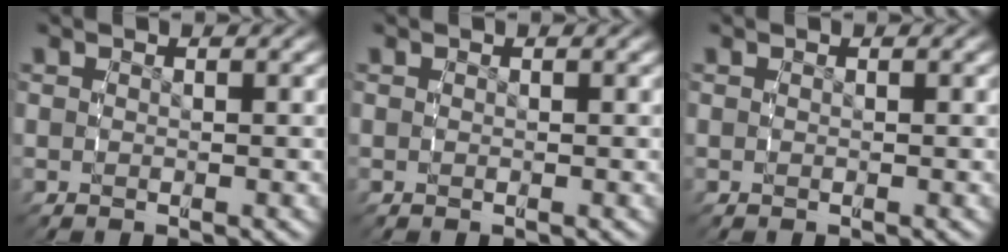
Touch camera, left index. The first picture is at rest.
{"total": 0.0}
{"total": 0.0}